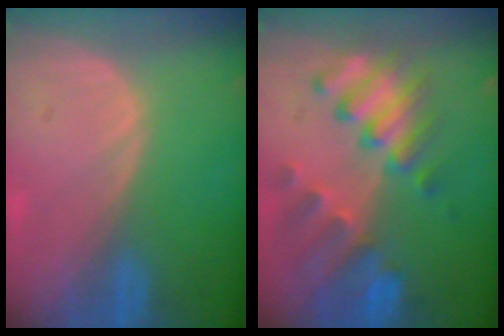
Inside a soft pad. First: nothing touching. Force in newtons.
{"total": 9.8, "press": 8.7, "slide": 4.7}